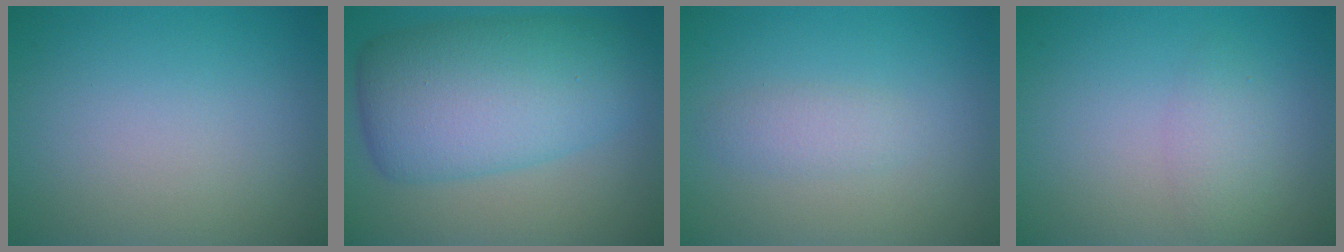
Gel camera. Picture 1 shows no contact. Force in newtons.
{"total": 9.6, "press": 9.6, "slide": 0.3}
{"total": 1.6, "press": 1.6, "slide": 0.1}
{"total": 1.9, "press": 1.9, "slide": 0.1}